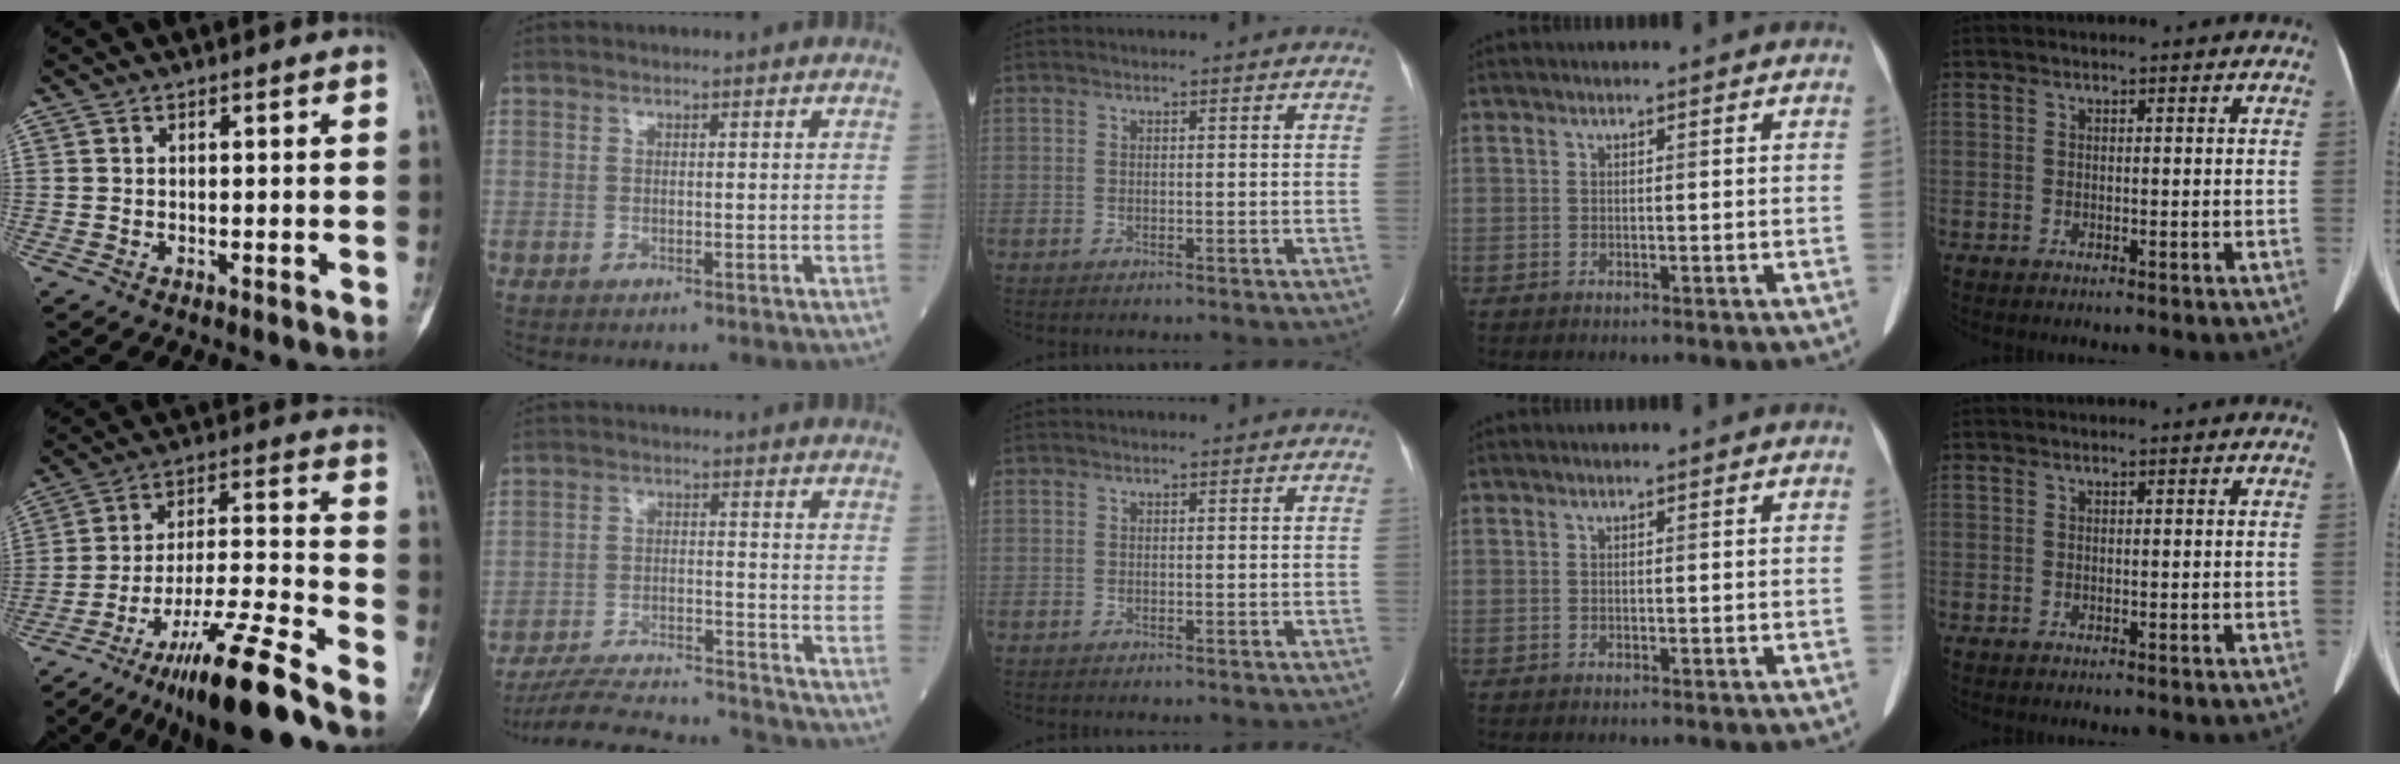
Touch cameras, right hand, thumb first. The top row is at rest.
{"thumb": {"total": 18.7, "force": [-14.0, 1.4, 12.4], "torque": [-0.227, 0.067, -0.239]}, "index": {"total": 15.9, "force": [-15.3, 1.6, 4.0], "torque": [-0.078, 0.003, -0.231]}}